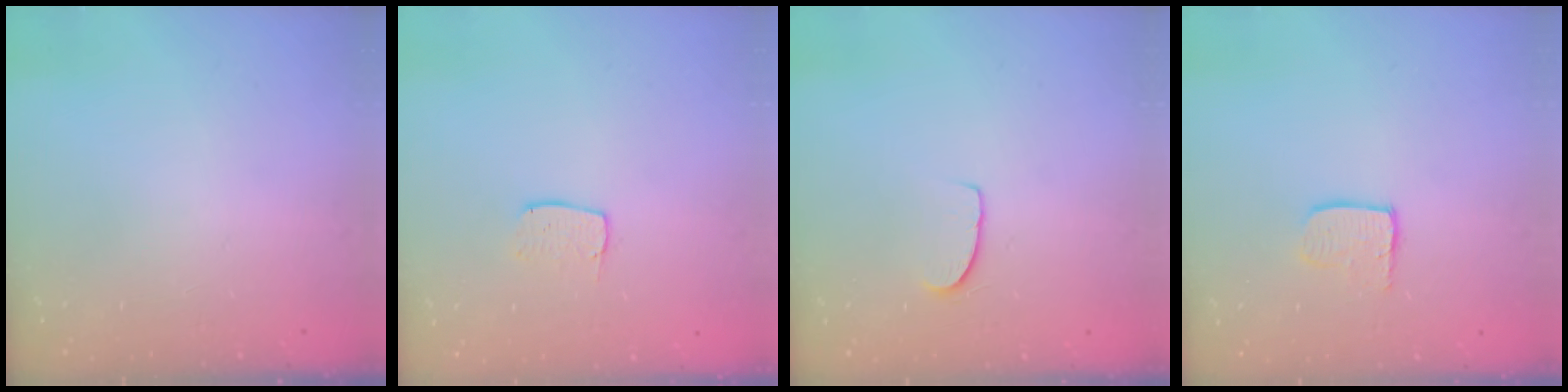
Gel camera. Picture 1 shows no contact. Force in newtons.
{"total": 4.4, "press": 4.4, "slide": 0.3}
{"total": 5.7, "press": 5.6, "slide": 0.5}
{"total": 5.0, "press": 5.0, "slide": 0.4}